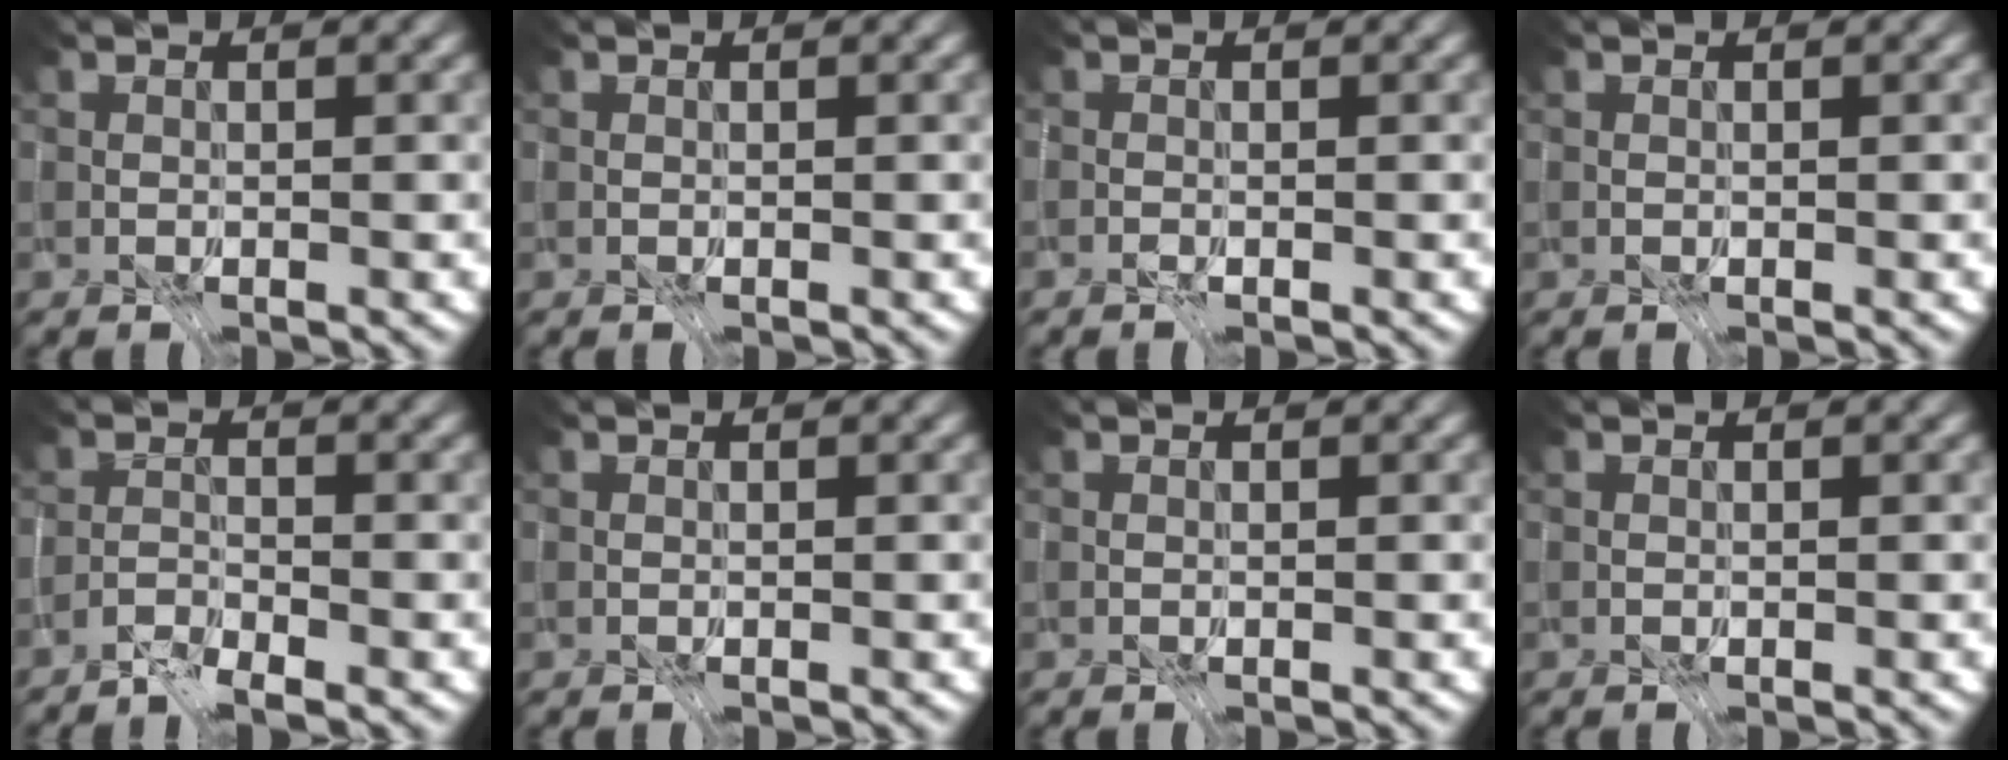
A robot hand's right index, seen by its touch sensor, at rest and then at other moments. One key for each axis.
{"total": 0.0}
{"total": 0.7, "fx": -0.1, "fy": 0.4, "fz": 0.5, "tx": -0.004, "ty": -0.003, "tz": -0.014}
{"total": 0.0}
{"total": 4.0, "fx": -3.3, "fy": -1.9, "fz": -1.0, "tx": 0.048, "ty": -0.020, "tz": -0.058}
{"total": 0.0}
{"total": 0.0}
{"total": 0.0}